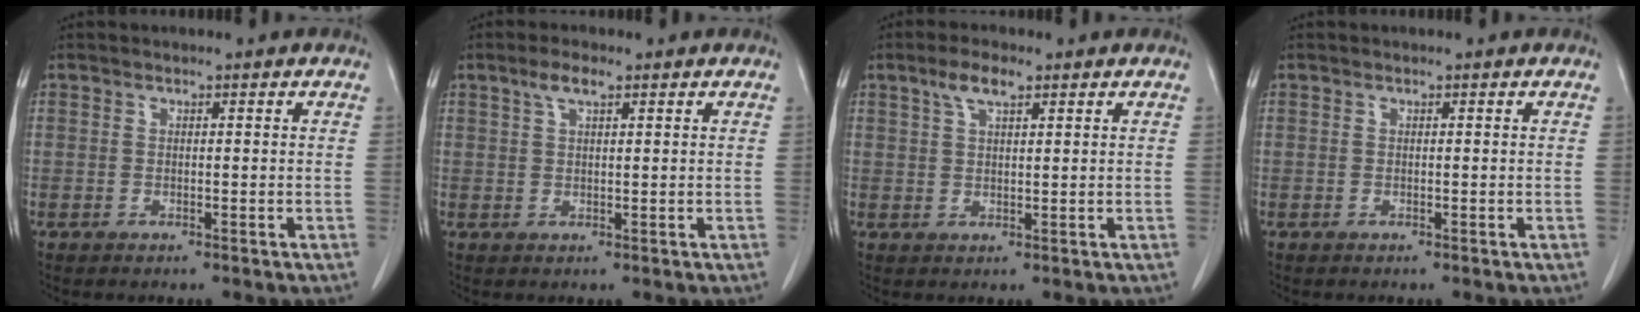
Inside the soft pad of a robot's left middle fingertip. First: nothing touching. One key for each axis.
{"total": 2.8, "fx": 1.7, "fy": 0.6, "fz": 2.1, "tx": -0.046, "ty": 0.008, "tz": 0.035}
{"total": 3.9, "fx": 2.4, "fy": 1.0, "fz": 2.8, "tx": -0.061, "ty": 0.008, "tz": 0.048}
{"total": 0.0}